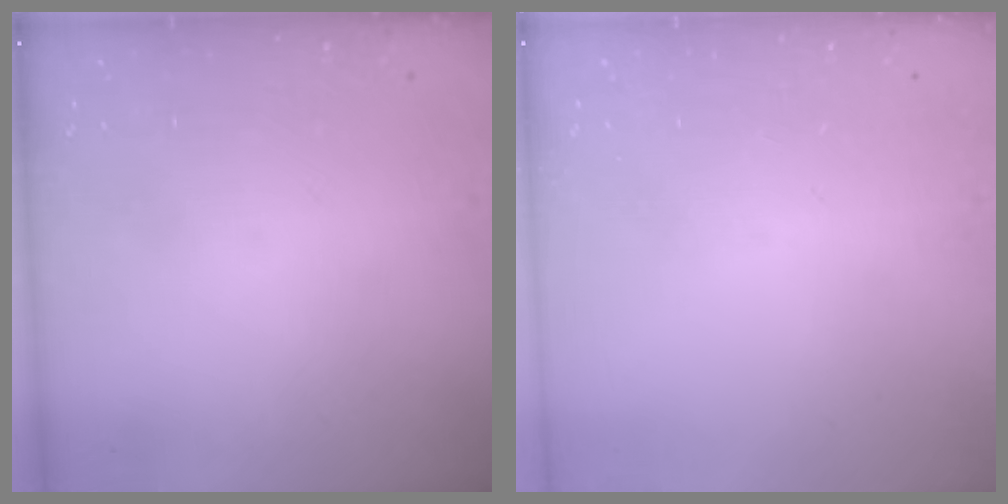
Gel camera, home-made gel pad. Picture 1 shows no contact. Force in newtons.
{"total": 0.0}